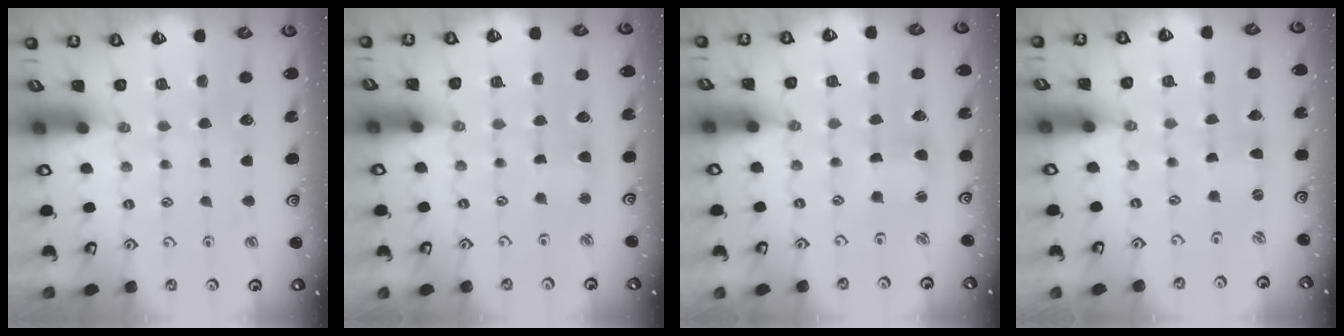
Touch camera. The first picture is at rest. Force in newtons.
{"total": 2.7, "press": 2.7, "slide": 0.3}
{"total": 1.7, "press": 1.7, "slide": 0.4}
{"total": 0.0}